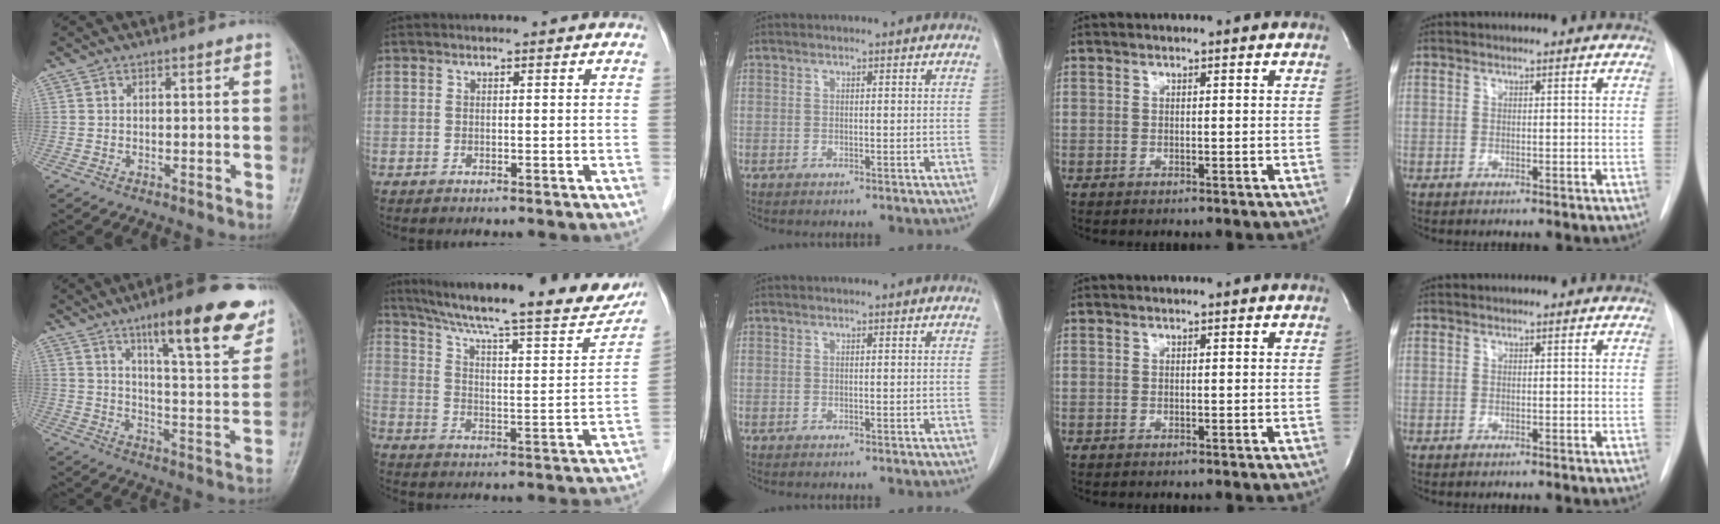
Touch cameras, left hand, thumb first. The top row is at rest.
{"thumb": {"total": 19.7, "force": [12.1, 4.6, 14.9], "torque": [-0.167, -0.052, 0.175]}, "index": {"total": 25.8, "force": [22.0, 3.1, 13.1], "torque": [-0.213, -0.026, 0.299]}}